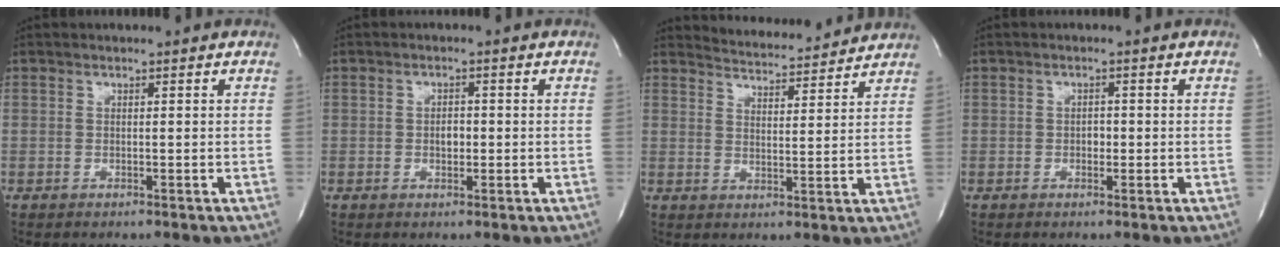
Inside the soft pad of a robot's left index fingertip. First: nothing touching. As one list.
[{"total": 1.8, "force": [-0.2, 1.1, 1.4], "torque": [-0.024, 0.003, -0.002]}, {"total": 8.6, "force": [8.5, 0.4, 0.5], "torque": [-0.020, 0.004, 0.118]}, {"total": 1.1, "force": [-0.2, 0.8, 0.8], "torque": [-0.013, 0.003, -0.004]}]